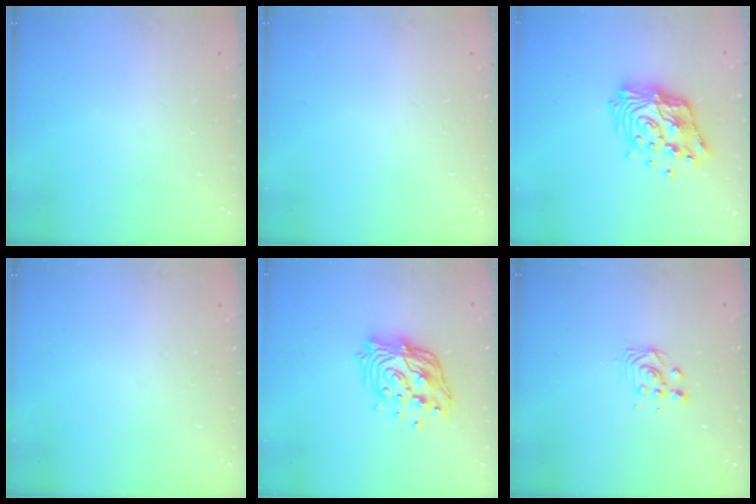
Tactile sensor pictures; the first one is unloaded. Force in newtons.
{"total": 0.0}
{"total": 15.7, "press": 15.7, "slide": 1.4}
{"total": 0.0}
{"total": 14.8, "press": 14.7, "slide": 1.5}
{"total": 2.8, "press": 2.8, "slide": 0.3}